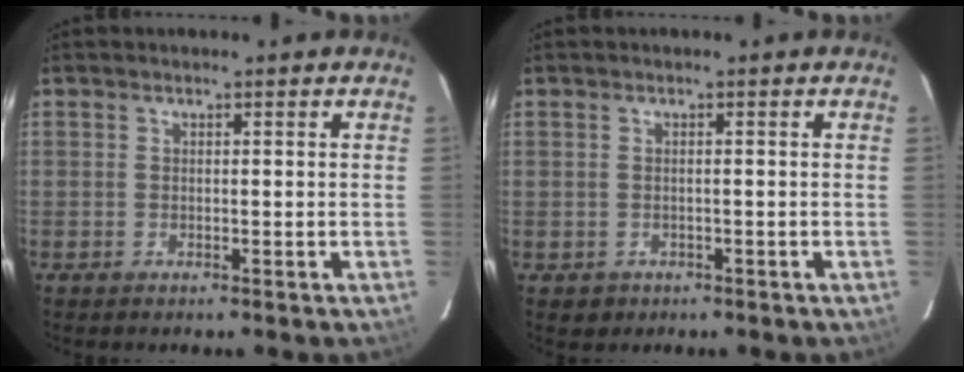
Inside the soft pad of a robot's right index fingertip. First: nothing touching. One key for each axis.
{"total": 2.0, "fx": -0.7, "fy": 1.8, "fz": 0.3, "tx": -0.008, "ty": 0.001, "tz": -0.002}